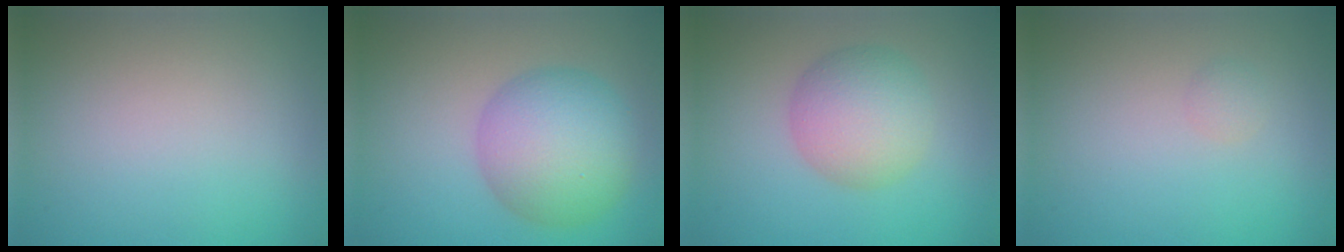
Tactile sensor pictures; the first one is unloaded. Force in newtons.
{"total": 7.6, "press": 7.6, "slide": 0.1}
{"total": 5.3, "press": 5.3, "slide": 0.2}
{"total": 0.8, "press": 0.8, "slide": 0.0}